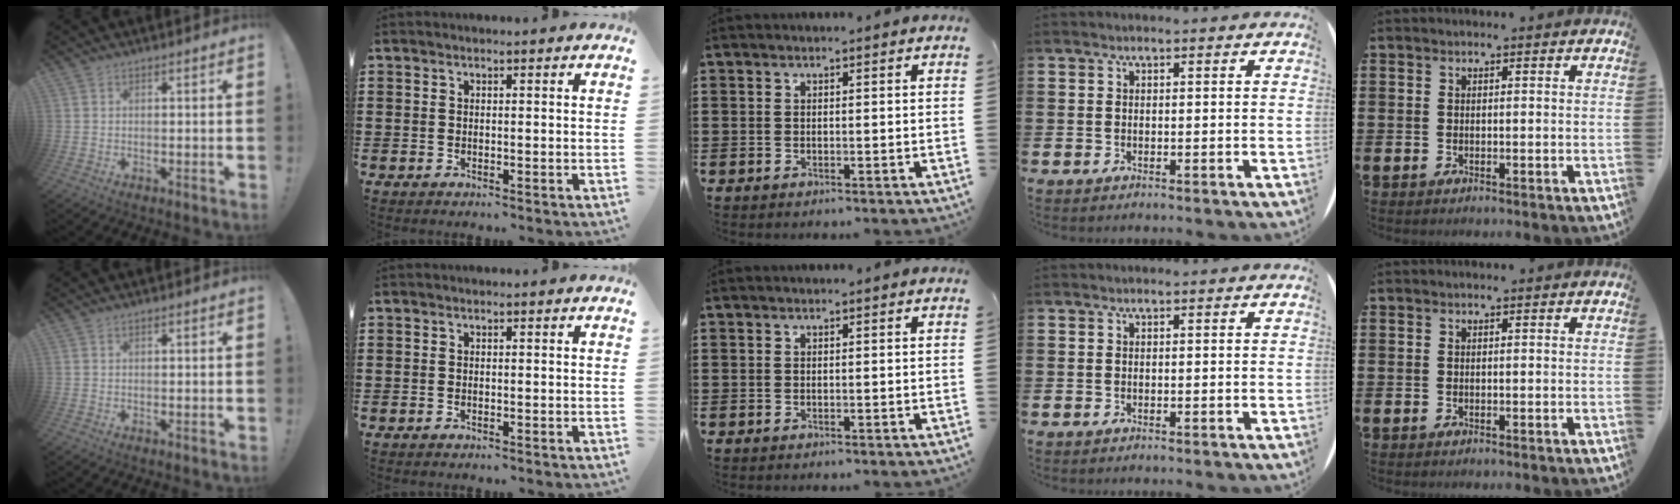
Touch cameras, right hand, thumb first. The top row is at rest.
{}